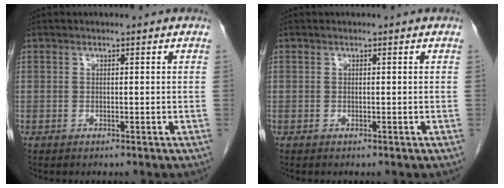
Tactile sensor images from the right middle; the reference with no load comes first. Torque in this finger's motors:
{"motor_torque": [0.18, -0.38, -0.07, 0.00]}